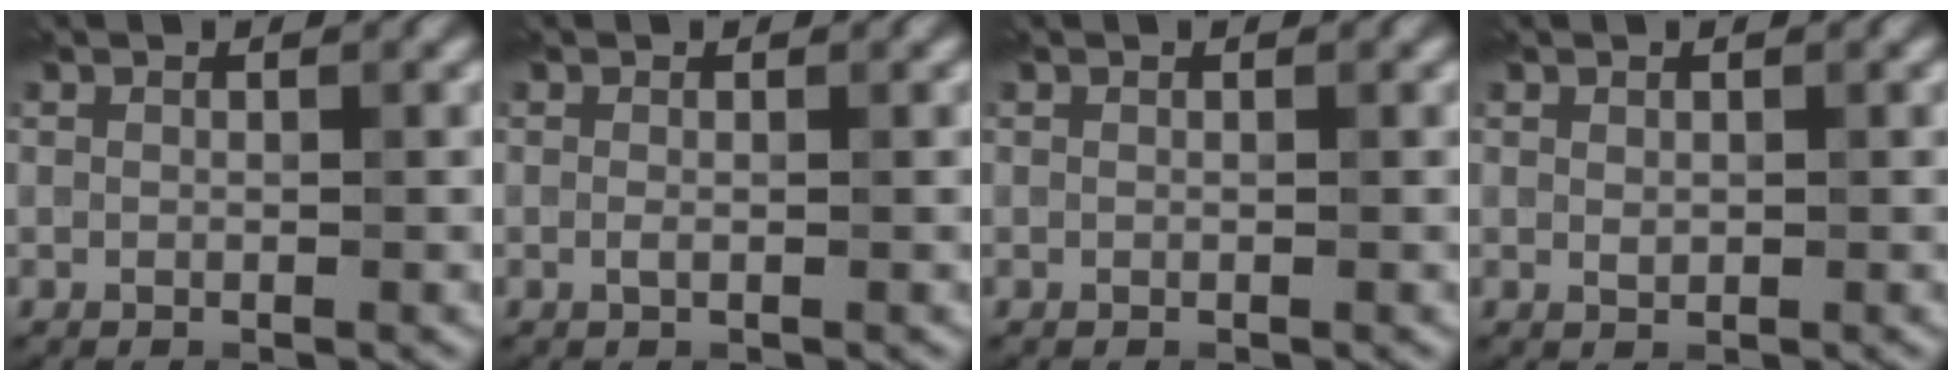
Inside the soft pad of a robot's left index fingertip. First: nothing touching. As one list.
[{"total": 0.5, "force": [-0.1, 0.2, 0.5], "torque": [-0.013, 0.000, -0.003]}, {"total": 0.0}, {"total": 0.7, "force": [0.3, 0.5, 0.5], "torque": [-0.008, -0.001, 0.005]}]